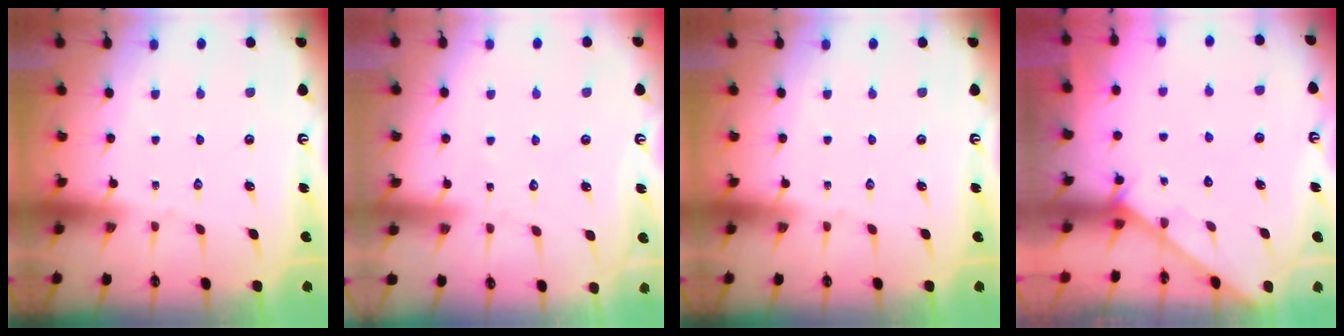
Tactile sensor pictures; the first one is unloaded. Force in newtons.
{"total": 4.7, "press": 4.7, "slide": 0.5}
{"total": 0.0}
{"total": 2.1, "press": 2.1, "slide": 0.1}